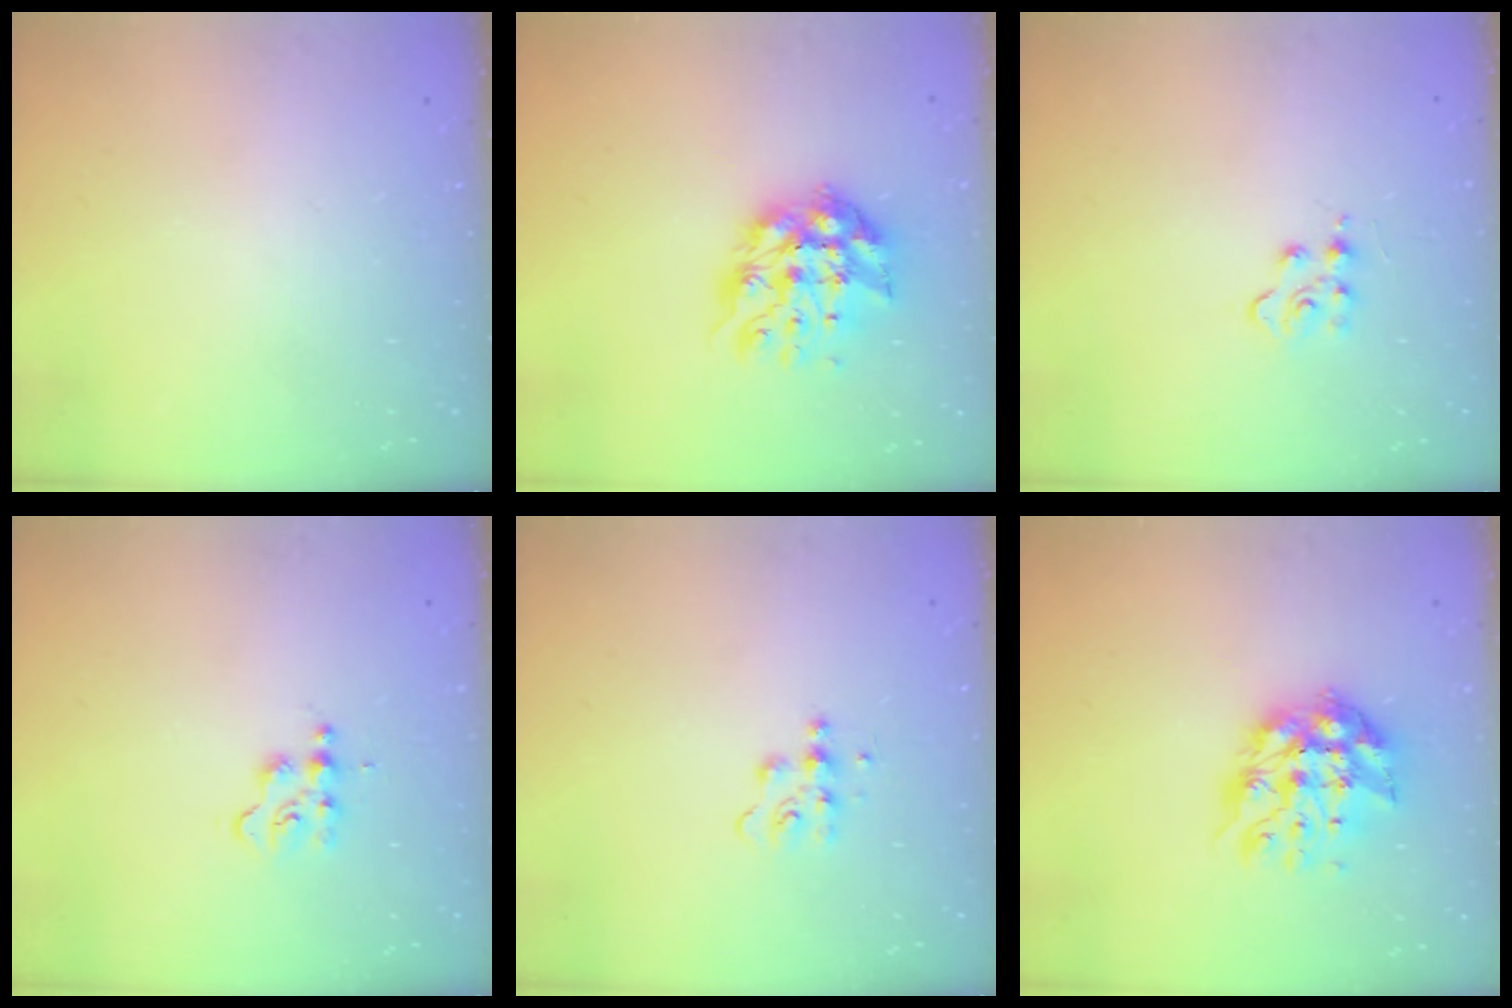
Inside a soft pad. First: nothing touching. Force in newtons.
{"total": 12.5, "press": 12.5, "slide": 1.2}
{"total": 3.8, "press": 3.7, "slide": 0.5}
{"total": 3.0, "press": 3.0, "slide": 0.4}
{"total": 7.2, "press": 7.2, "slide": 0.8}
{"total": 12.5, "press": 12.5, "slide": 1.2}